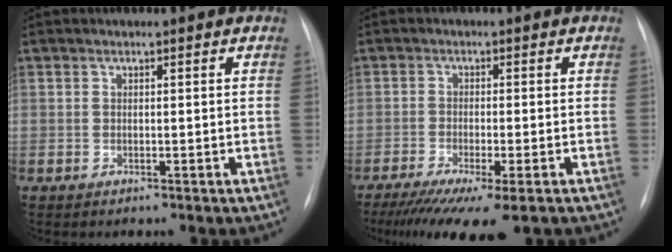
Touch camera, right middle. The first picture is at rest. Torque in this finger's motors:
{"motor_torque": [1.09, -1.05, 0.20, 0.08]}